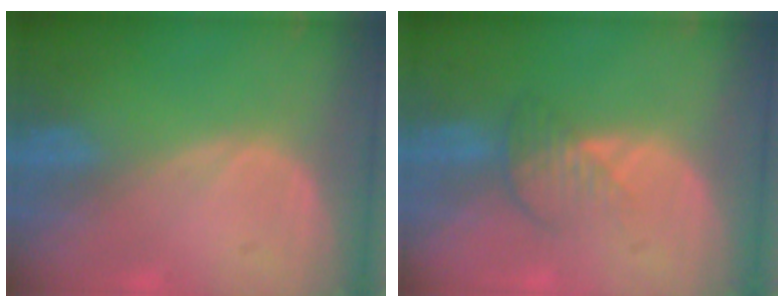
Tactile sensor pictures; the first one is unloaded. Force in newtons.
{"total": 4.0, "press": 3.4, "slide": 2.1}